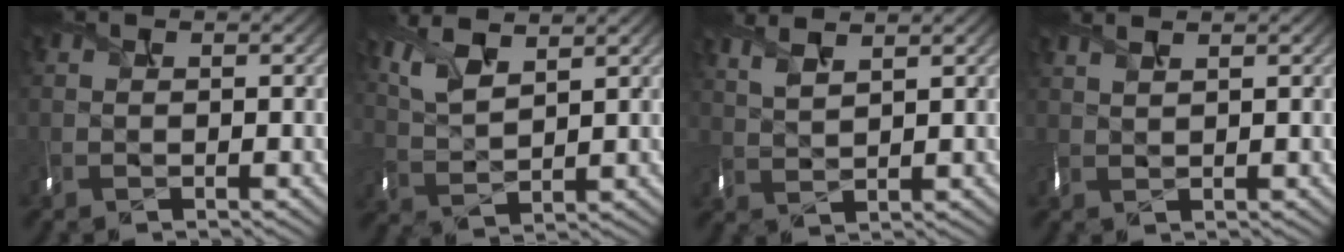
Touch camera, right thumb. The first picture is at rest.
{"total": 5.5, "force": [3.6, 1.9, 3.7], "torque": [-0.096, 0.003, 0.081]}
{"total": 3.3, "force": [2.4, 0.8, 2.1], "torque": [-0.051, 0.008, 0.057]}
{"total": 2.0, "force": [1.5, 0.6, 1.2], "torque": [-0.013, 0.005, 0.023]}